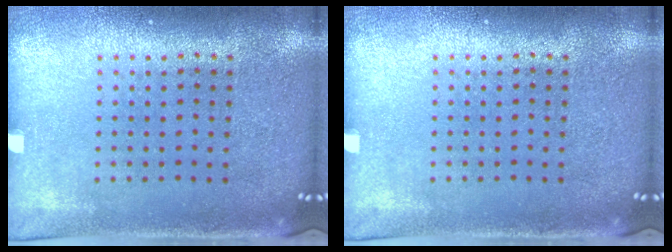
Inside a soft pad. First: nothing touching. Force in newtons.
{"total": 0.0}